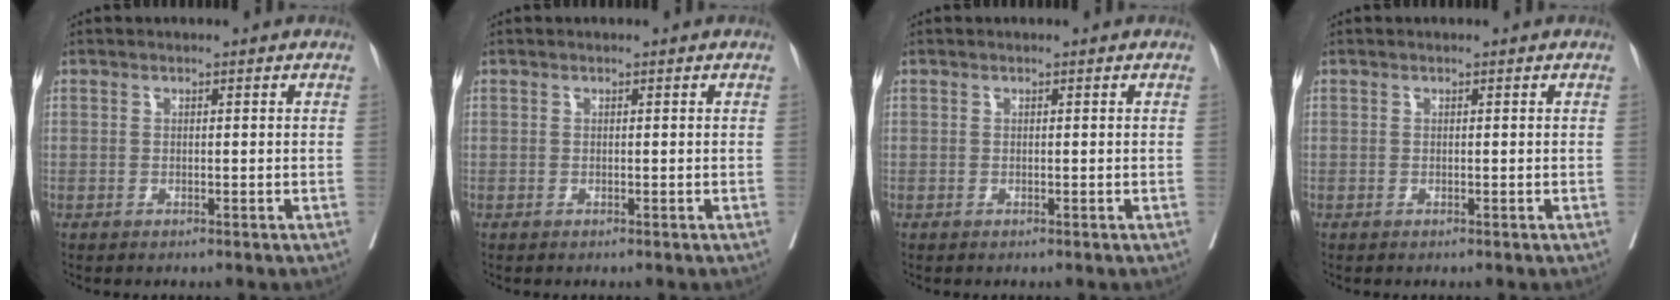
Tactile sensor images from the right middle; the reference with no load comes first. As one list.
[{"total": 0.0}, {"total": 0.0}, {"total": 0.0}]